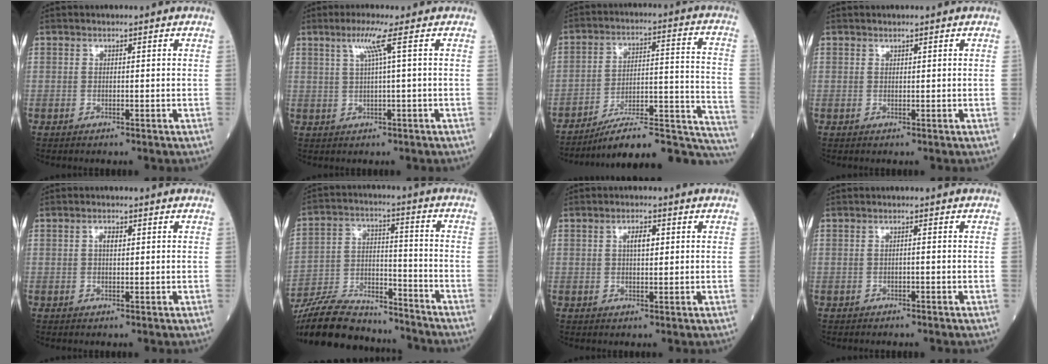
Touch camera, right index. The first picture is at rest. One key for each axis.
{"total": 3.8, "fx": 1.4, "fy": -1.1, "fz": 3.3, "tx": -0.071, "ty": 0.005, "tz": 0.030}
{"total": 23.7, "fx": -21.5, "fy": 2.8, "fz": 9.5, "tx": -0.057, "ty": 0.039, "tz": -0.302}
{"total": 0.0}
{"total": 1.5, "fx": 0.4, "fy": 0.7, "fz": 1.3, "tx": -0.024, "ty": 0.003, "tz": 0.005}
{"total": 18.9, "fx": -17.4, "fy": 4.4, "fz": 5.8, "tx": -0.126, "ty": 0.005, "tz": -0.289}
{"total": 2.7, "fx": 0.7, "fy": 1.0, "fz": 2.4, "tx": -0.041, "ty": 0.003, "tz": 0.011}
{"total": 0.6, "fx": -0.2, "fy": 0.0, "fz": 0.6, "tx": -0.009, "ty": 0.001, "tz": -0.002}